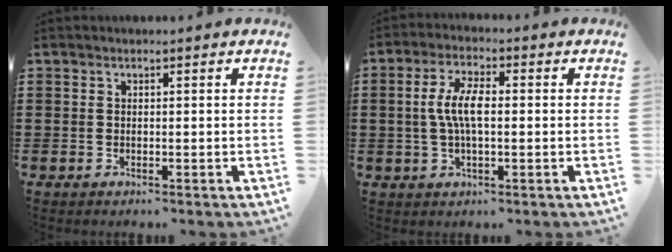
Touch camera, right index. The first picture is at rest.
{"total": 6.3, "force": [0.0, 2.3, 5.9], "torque": [-0.129, -0.001, -0.009]}